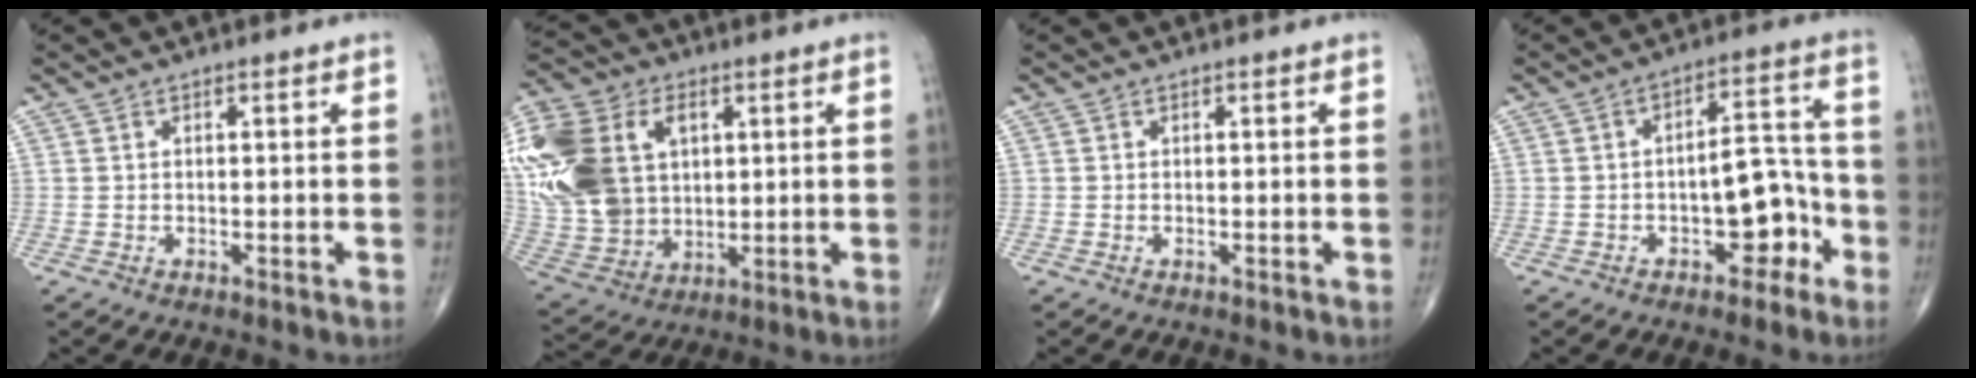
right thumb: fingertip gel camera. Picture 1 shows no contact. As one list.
[{"total": 26.0, "force": [6.0, 18.5, 17.2], "torque": [-0.392, 0.018, 0.124]}, {"total": 0.0}, {"total": 9.2, "force": [-3.6, 5.1, 6.8], "torque": [-0.065, 0.049, -0.050]}]